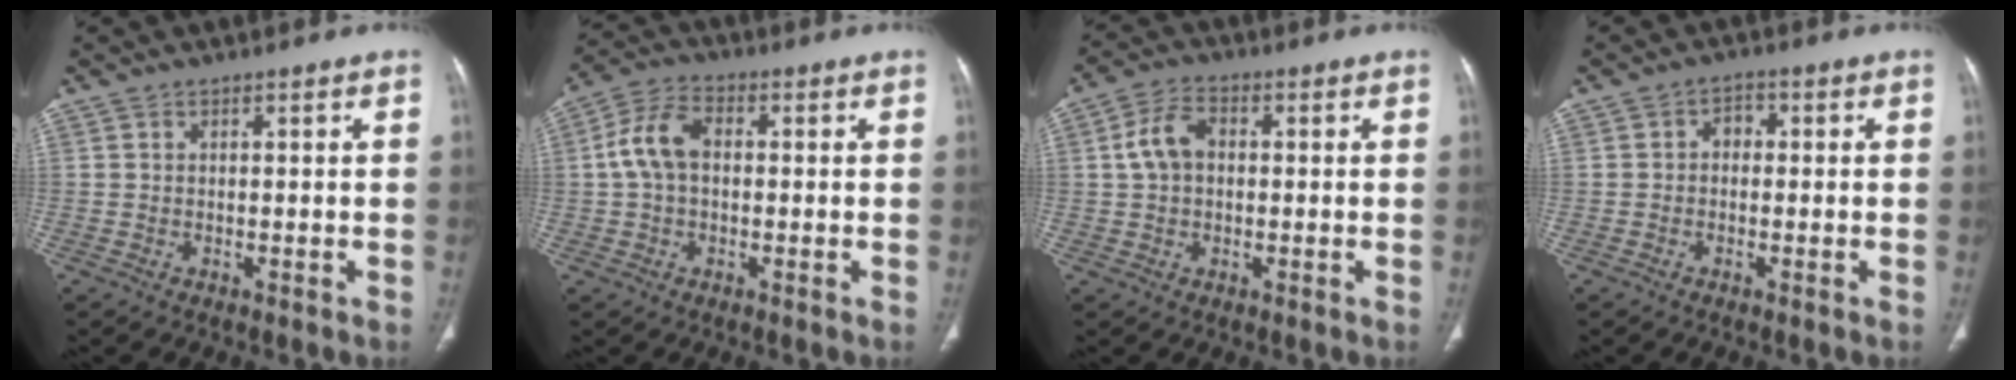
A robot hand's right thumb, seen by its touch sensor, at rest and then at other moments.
{"total": 8.1, "force": [0.4, 5.4, 6.1], "torque": [-0.119, 0.025, 0.001]}
{"total": 6.5, "force": [0.7, 4.6, 4.6], "torque": [-0.087, 0.018, 0.007]}
{"total": 2.6, "force": [-0.1, 2.1, 1.5], "torque": [-0.008, 0.011, -0.013]}